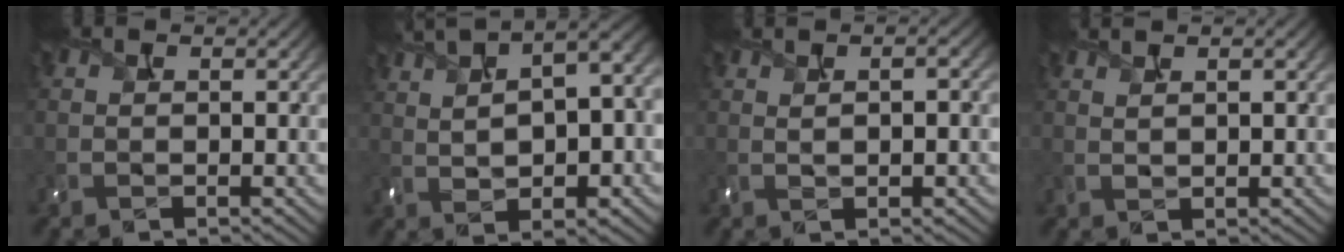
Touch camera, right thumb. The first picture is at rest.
{"total": 13.9, "force": [3.1, 5.6, 12.4], "torque": [-0.203, 0.023, 0.052]}
{"total": 4.2, "force": [0.9, 1.3, 3.9], "torque": [-0.053, 0.014, 0.006]}
{"total": 2.2, "force": [1.6, 0.3, 1.5], "torque": [-0.025, -0.003, 0.024]}